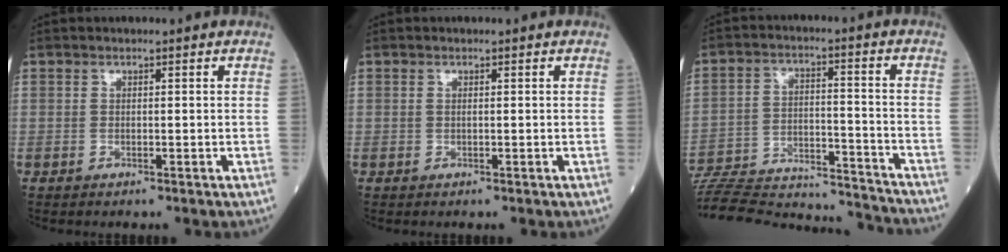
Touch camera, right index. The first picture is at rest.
{"total": 0.0}
{"total": 25.0, "force": [-23.7, 3.5, 7.2], "torque": [-0.138, -0.007, -0.345]}